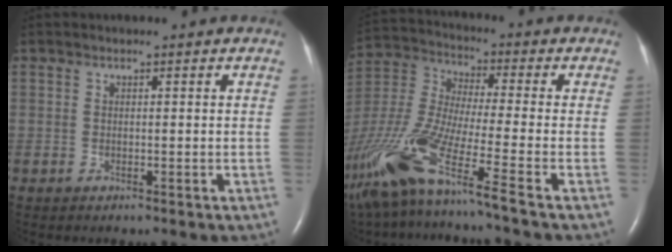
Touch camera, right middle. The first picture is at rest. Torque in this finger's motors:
{"motor_torque": [1.43, -0.70, 0.80, 0.21]}